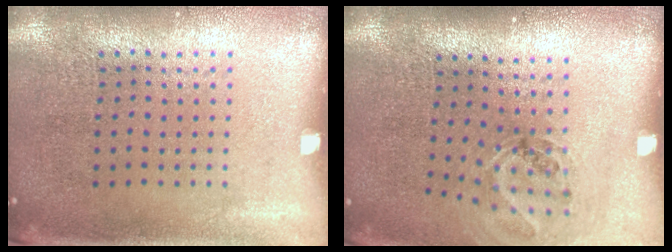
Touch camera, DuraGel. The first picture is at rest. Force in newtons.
{"total": 1.1, "press": 1.1, "slide": 0.4}